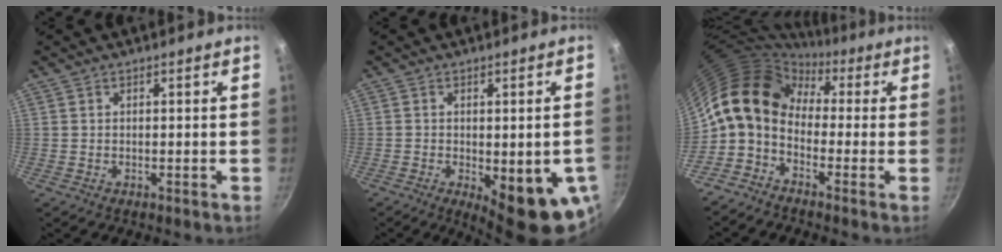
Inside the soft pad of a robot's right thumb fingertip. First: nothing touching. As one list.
[{"total": 13.9, "force": [-3.8, 4.9, 12.5], "torque": [-0.131, -0.011, -0.037]}, {"total": 11.6, "force": [1.1, 8.2, 8.1], "torque": [-0.127, 0.026, -0.005]}]